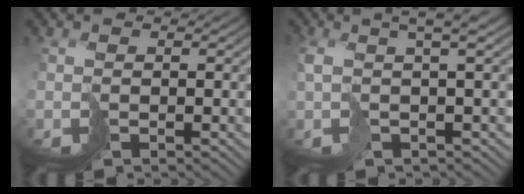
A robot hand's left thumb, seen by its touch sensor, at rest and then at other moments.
{"total": 5.5, "force": [1.3, 1.4, 5.2], "torque": [-0.081, 0.012, 0.018]}